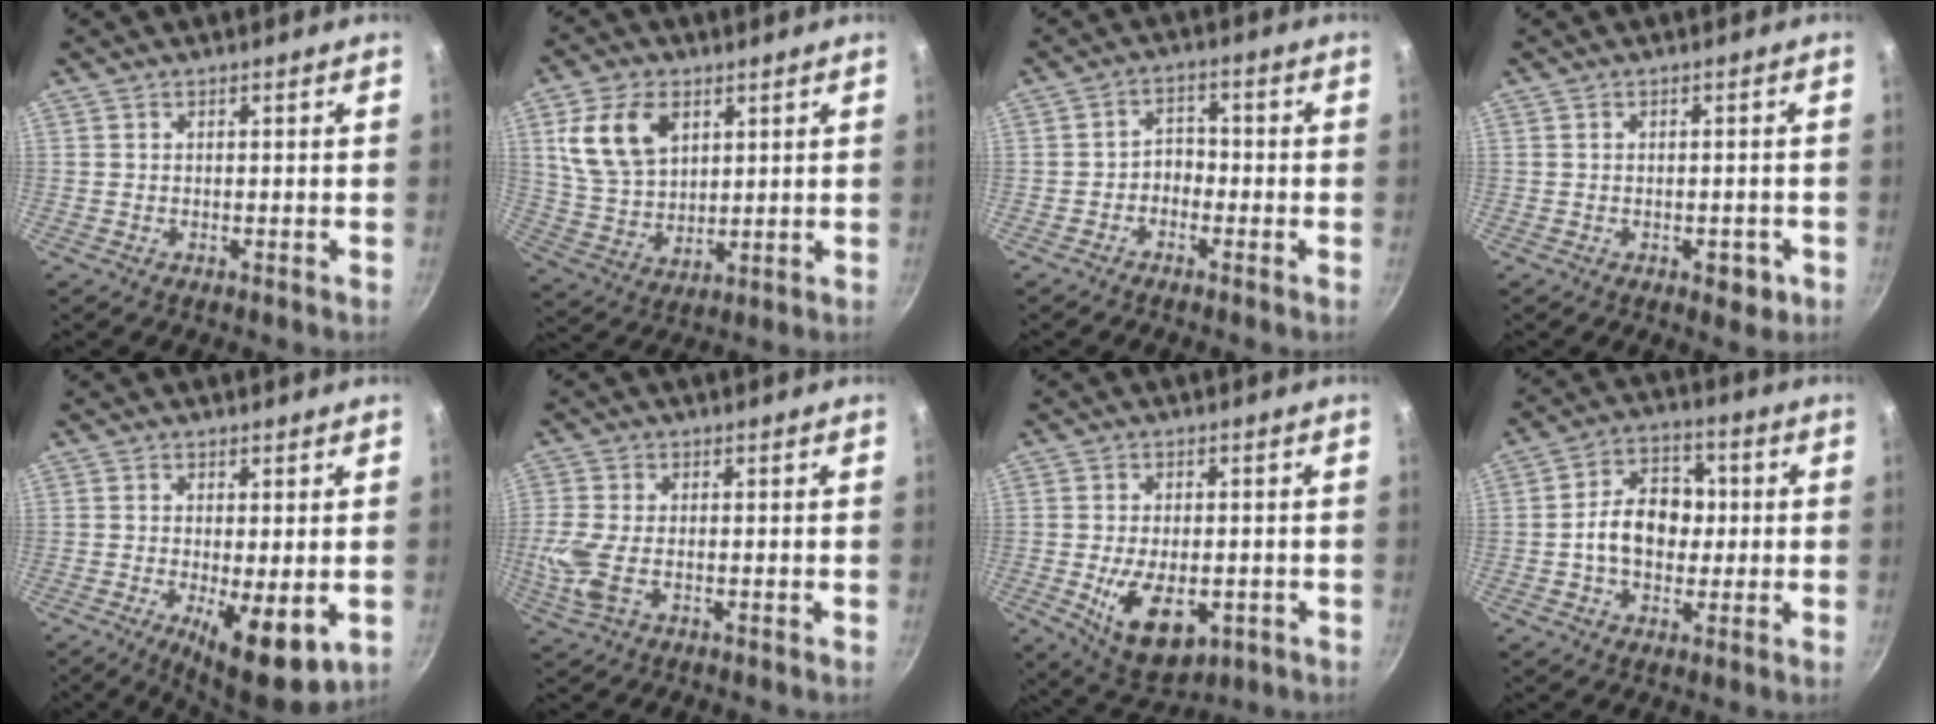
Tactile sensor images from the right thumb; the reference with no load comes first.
{"total": 13.2, "force": [5.1, 8.5, 8.8], "torque": [-0.149, -0.017, 0.108]}
{"total": 3.6, "force": [-1.6, 2.7, 1.7], "torque": [-0.004, 0.024, -0.037]}
{"total": 3.2, "force": [-1.4, 1.8, 2.3], "torque": [-0.014, 0.006, -0.013]}
{"total": 11.0, "force": [-3.0, 3.8, 9.9], "torque": [-0.145, -0.023, -0.033]}
{"total": 6.9, "force": [-1.5, 3.9, 5.5], "torque": [-0.149, -0.001, -0.030]}
{"total": 11.5, "force": [-3.2, 6.5, 9.0], "torque": [-0.133, -0.001, -0.034]}
{"total": 11.3, "force": [-0.3, 8.2, 7.8], "torque": [-0.102, 0.024, -0.013]}